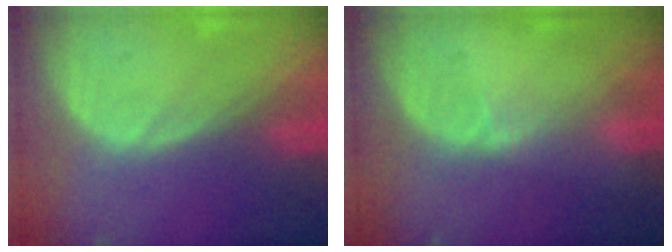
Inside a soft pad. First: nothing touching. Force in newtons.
{"total": 1.3, "press": 1.1, "slide": 0.8}